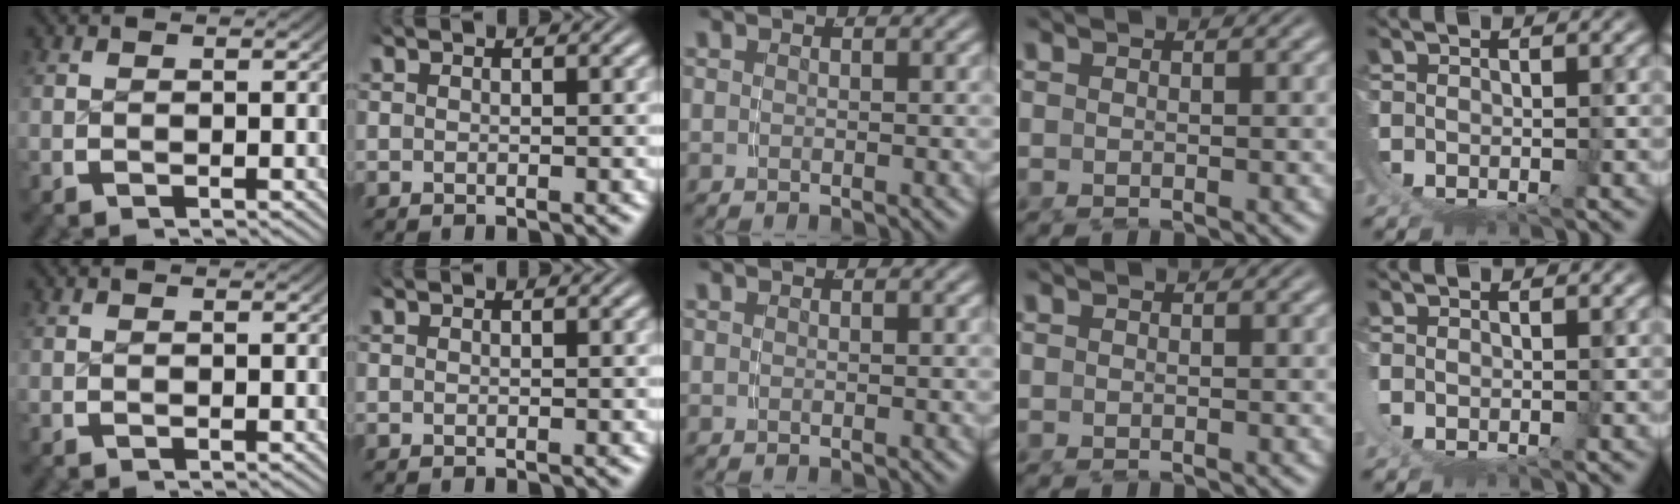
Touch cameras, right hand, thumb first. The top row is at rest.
{"little": {"total": 1.0, "force": [0.8, -0.4, 0.4], "torque": [-0.019, -0.007, 0.019]}}